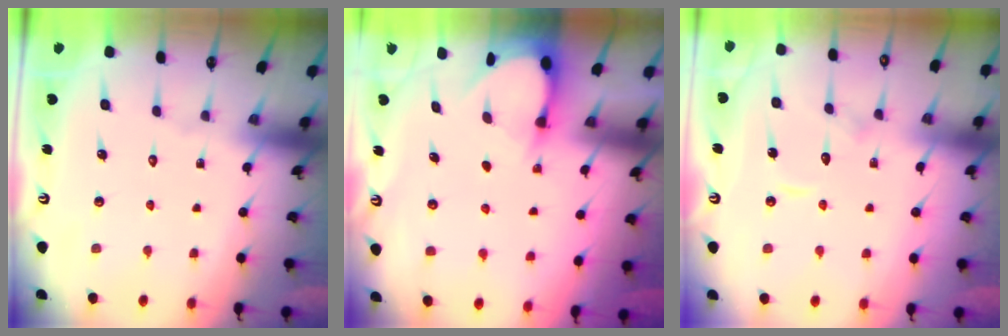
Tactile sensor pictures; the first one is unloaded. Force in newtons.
{"total": 3.1, "press": 3.1, "slide": 0.4}
{"total": 6.8, "press": 6.7, "slide": 0.7}